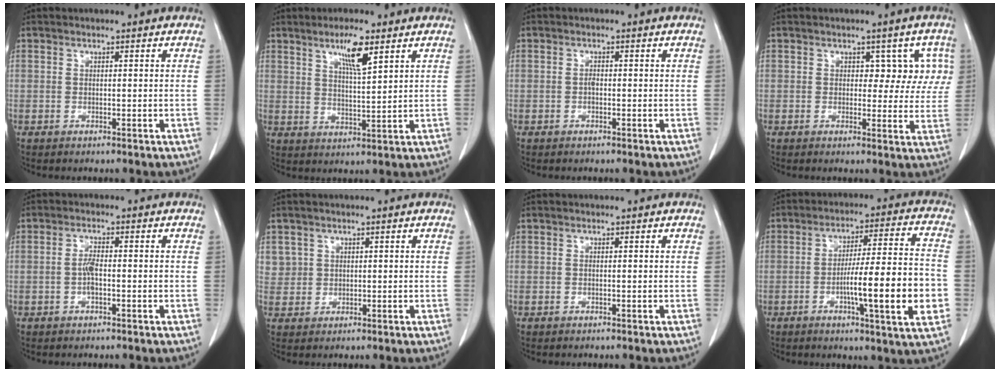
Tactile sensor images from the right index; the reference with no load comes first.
{"total": 6.1, "force": [3.6, 0.6, 4.9], "torque": [-0.087, -0.005, 0.064]}
{"total": 0.8, "force": [-0.2, 0.4, 0.6], "torque": [-0.013, 0.001, -0.006]}
{"total": 5.2, "force": [1.7, 3.4, 3.5], "torque": [-0.013, 0.016, 0.017]}
{"total": 2.5, "force": [-0.6, 0.7, 2.4], "torque": [-0.052, 0.002, -0.012]}
{"total": 3.1, "force": [1.3, 2.8, 0.0], "torque": [0.017, 0.003, 0.023]}
{"total": 0.0}
{"total": 15.6, "force": [-3.7, 0.8, 15.2], "torque": [-0.230, 0.002, -0.058]}